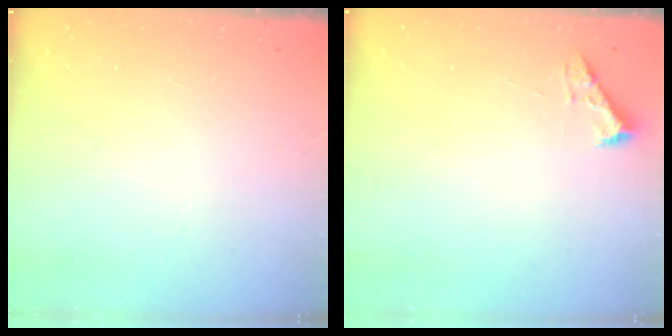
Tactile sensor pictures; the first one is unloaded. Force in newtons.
{"total": 2.5, "press": 2.5, "slide": 0.3}